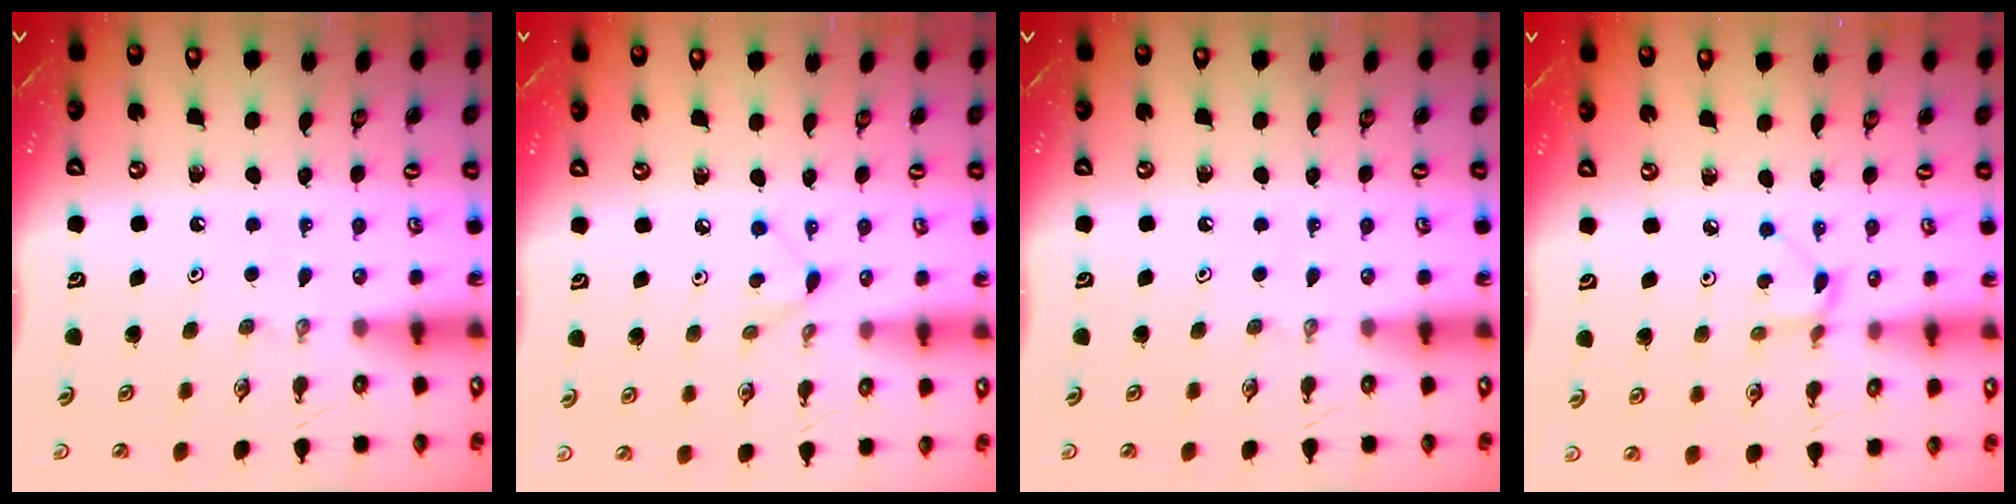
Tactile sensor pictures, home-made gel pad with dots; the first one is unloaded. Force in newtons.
{"total": 5.9, "press": 5.9, "slide": 0.6}
{"total": 0.0}
{"total": 2.4, "press": 2.4, "slide": 0.3}